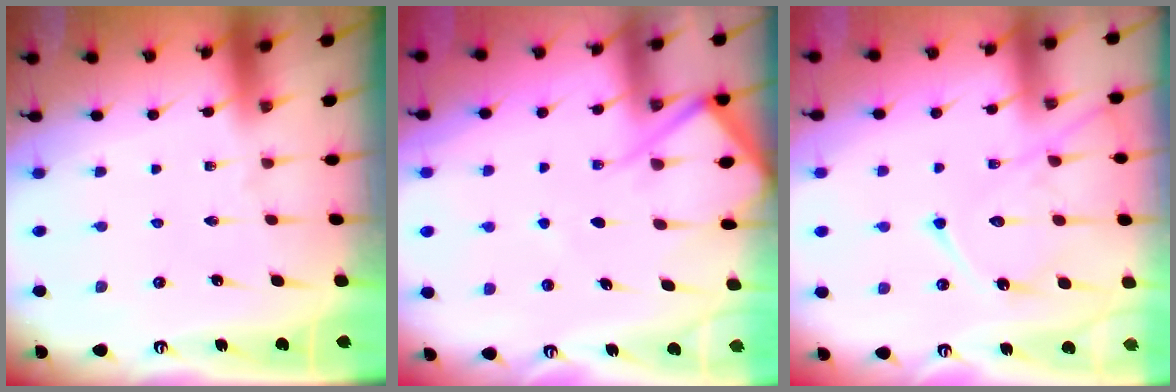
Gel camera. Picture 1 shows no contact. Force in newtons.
{"total": 7.7, "press": 7.6, "slide": 0.9}
{"total": 14.1, "press": 14.0, "slide": 1.3}